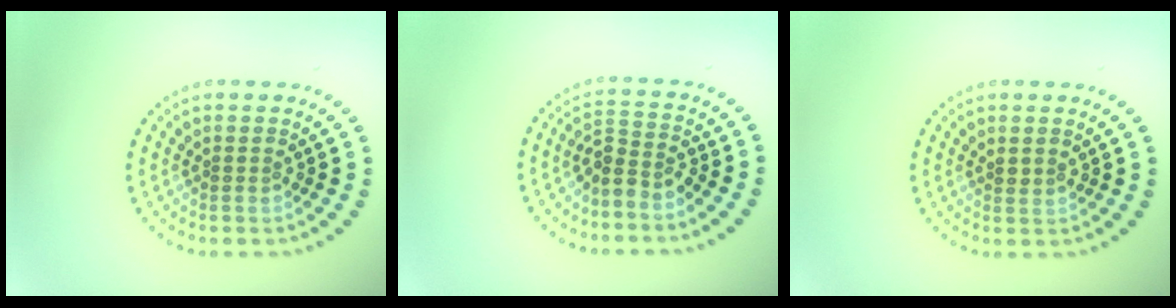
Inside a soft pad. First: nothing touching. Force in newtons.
{"total": 2.5, "press": 1.8, "slide": 1.7}
{"total": 0.7, "press": 0.3, "slide": 0.6}